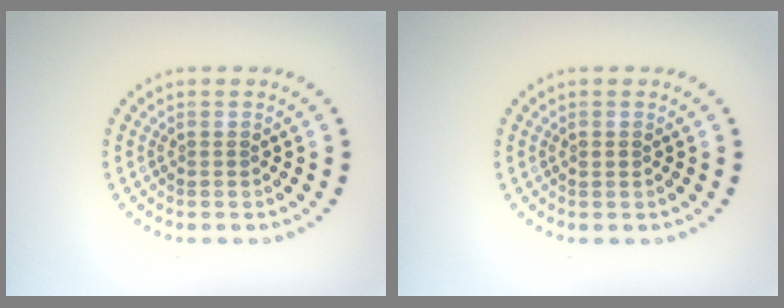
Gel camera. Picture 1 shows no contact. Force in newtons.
{"total": 0.8, "press": 0.8, "slide": 0.1}